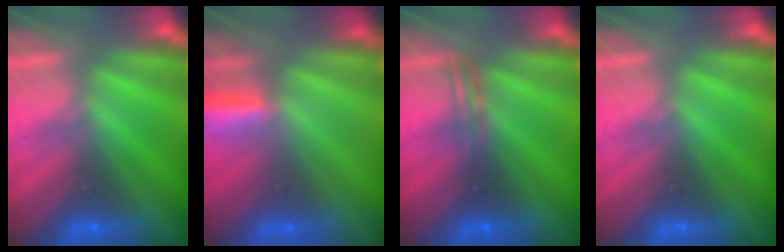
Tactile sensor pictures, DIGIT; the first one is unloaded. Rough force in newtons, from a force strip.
{"total": 2.9}
{"total": 2.4}
{"total": 0.0}